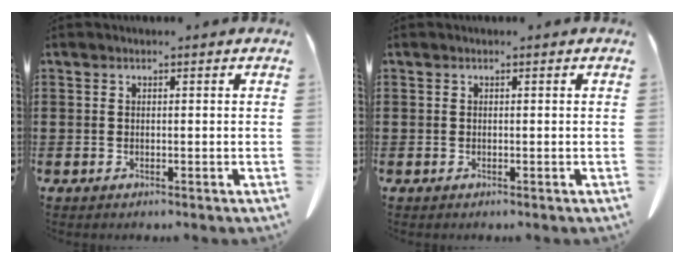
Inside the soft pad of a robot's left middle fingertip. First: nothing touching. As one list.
[{"total": 0.0}]